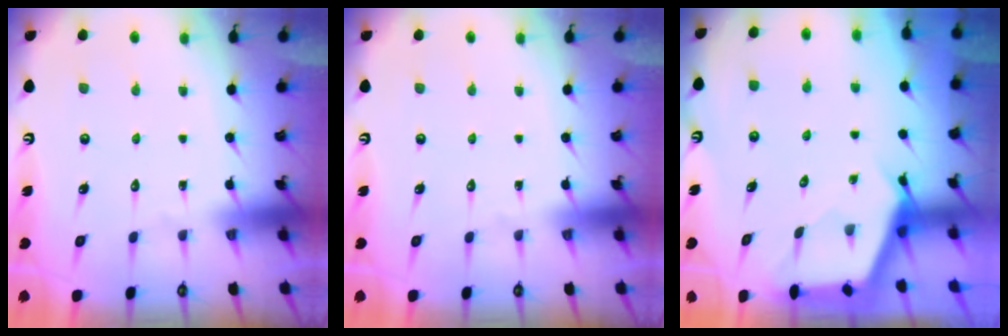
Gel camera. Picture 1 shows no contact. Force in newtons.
{"total": 0.0}
{"total": 2.7, "press": 2.7, "slide": 0.3}